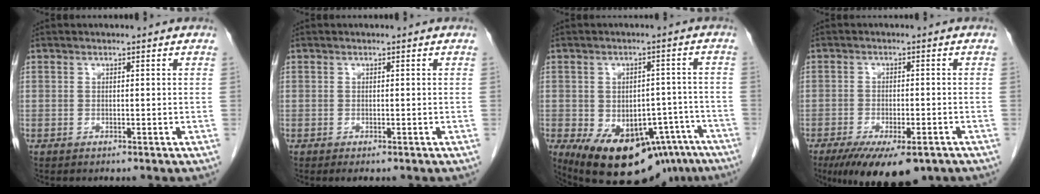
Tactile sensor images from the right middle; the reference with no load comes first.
{"total": 0.8, "force": [-0.5, 0.2, 0.5], "torque": [-0.008, -0.003, -0.004]}
{"total": 18.0, "force": [-11.4, 9.7, 10.0], "torque": [-0.127, 0.014, -0.145]}
{"total": 11.1, "force": [-7.5, 3.9, 7.2], "torque": [-0.115, -0.014, -0.113]}